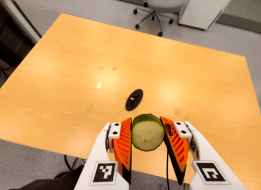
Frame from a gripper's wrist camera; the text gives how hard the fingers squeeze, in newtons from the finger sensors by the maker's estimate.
{"total": 9.3, "left": 8.1, "right": 10.5}